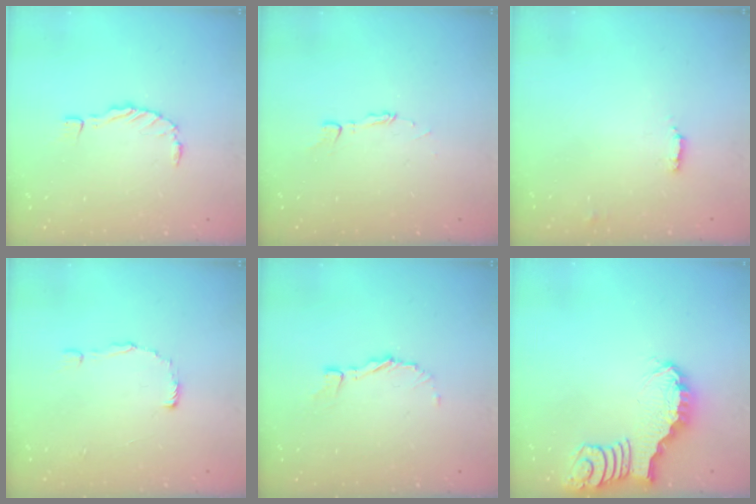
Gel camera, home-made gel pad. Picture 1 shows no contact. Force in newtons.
{"total": 2.7, "press": 2.7, "slide": 0.2}
{"total": 1.4, "press": 1.4, "slide": 0.4}
{"total": 5.4, "press": 5.4, "slide": 0.5}
{"total": 4.0, "press": 4.0, "slide": 0.2}
{"total": 2.5, "press": 2.5, "slide": 0.2}